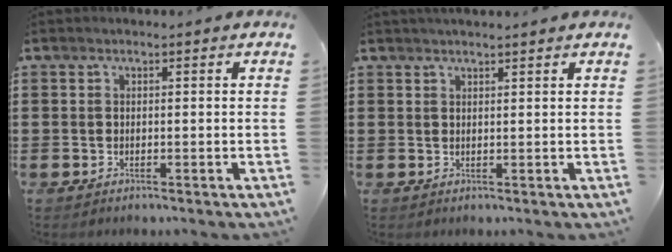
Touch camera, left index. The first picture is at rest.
{"total": 1.3, "force": [1.2, -0.1, 0.4], "torque": [-0.009, -0.001, 0.023]}